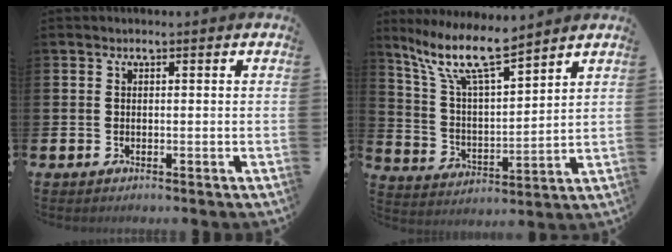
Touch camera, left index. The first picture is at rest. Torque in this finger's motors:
{"motor_torque": [0.58, -0.45, 0.84, 0.21]}